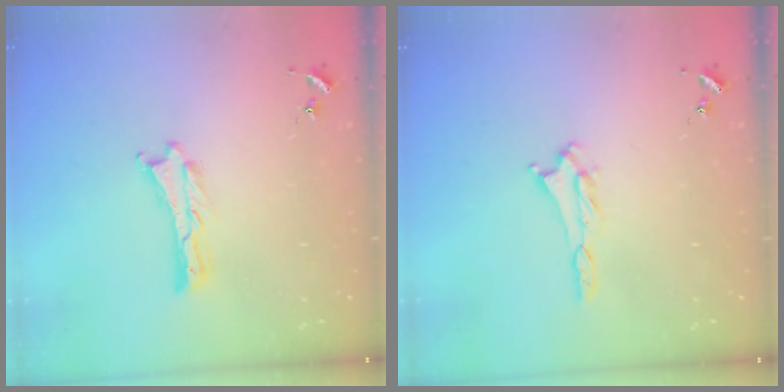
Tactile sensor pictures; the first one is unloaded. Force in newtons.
{"total": 1.9, "press": 1.8, "slide": 0.3}